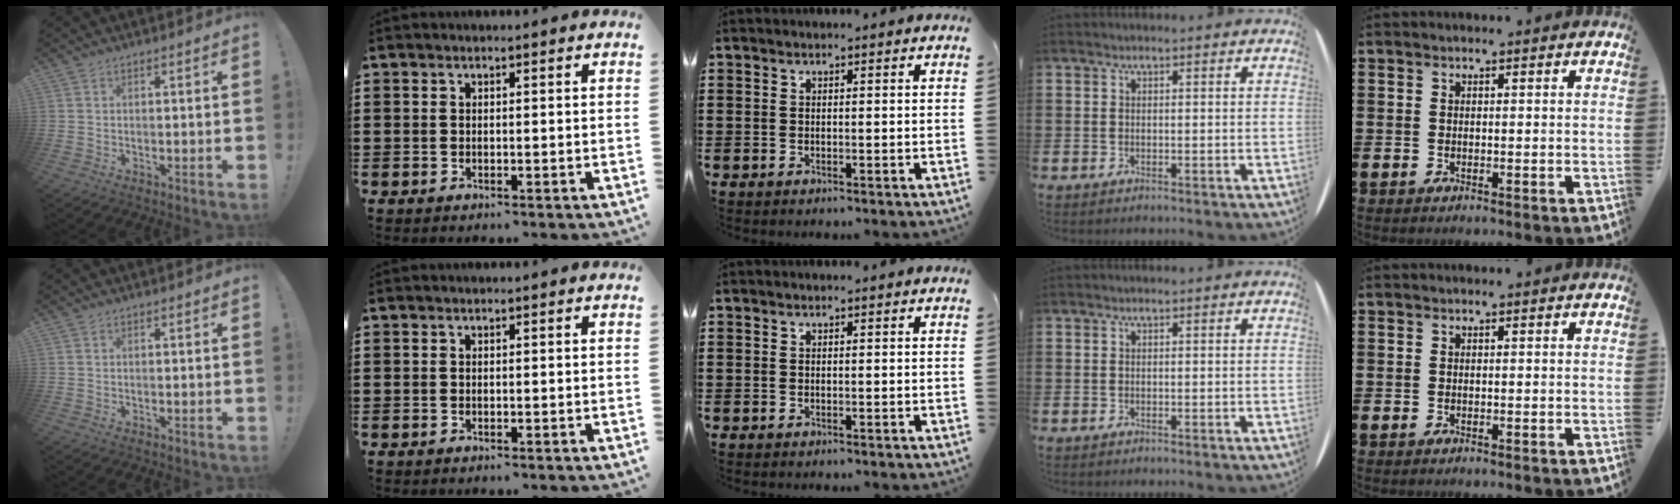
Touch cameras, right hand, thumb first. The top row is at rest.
{}